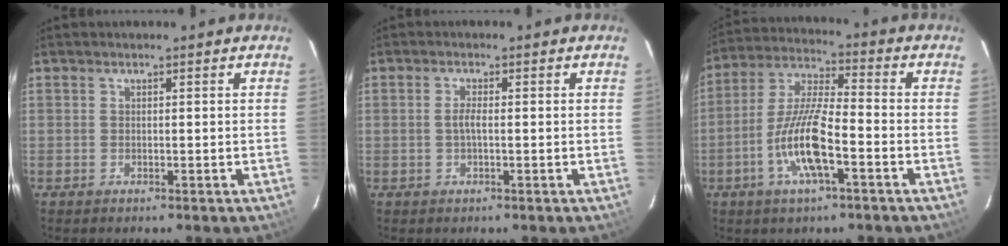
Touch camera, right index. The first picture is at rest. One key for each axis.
{"total": 1.7, "fx": -0.2, "fy": 0.3, "fz": 1.6, "tx": -0.034, "ty": 0.002, "tz": -0.006}
{"total": 11.8, "fx": -4.8, "fy": 2.5, "fz": 10.5, "tx": -0.220, "ty": -0.003, "tz": -0.094}